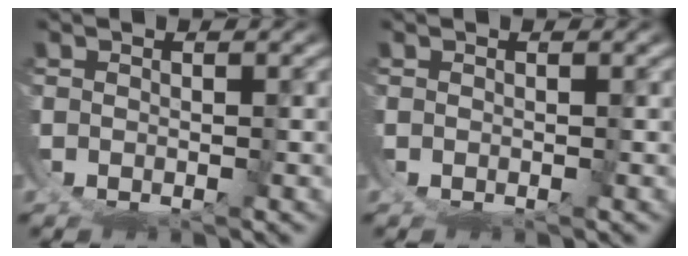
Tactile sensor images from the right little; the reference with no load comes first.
{"total": 0.0}